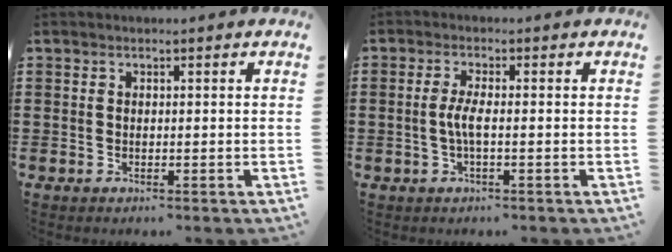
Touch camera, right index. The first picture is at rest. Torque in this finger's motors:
{"motor_torque": [0.96, 0.75, 0.42, 0.11]}